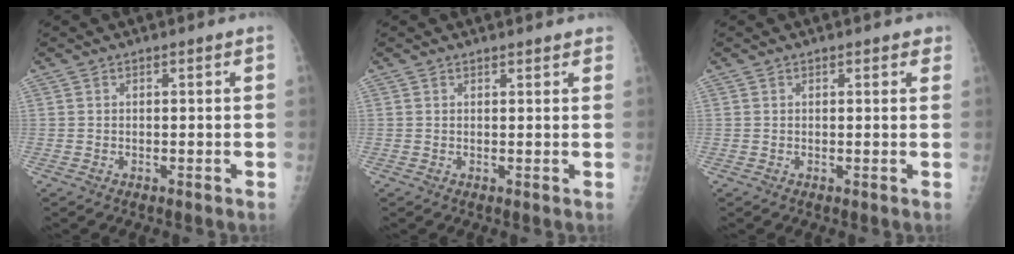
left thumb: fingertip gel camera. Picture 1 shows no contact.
{"total": 1.8, "force": [1.6, 0.6, 0.7], "torque": [0.002, -0.002, 0.017]}
{"total": 1.9, "force": [1.3, 1.0, 1.0], "torque": [0.004, -0.003, 0.010]}